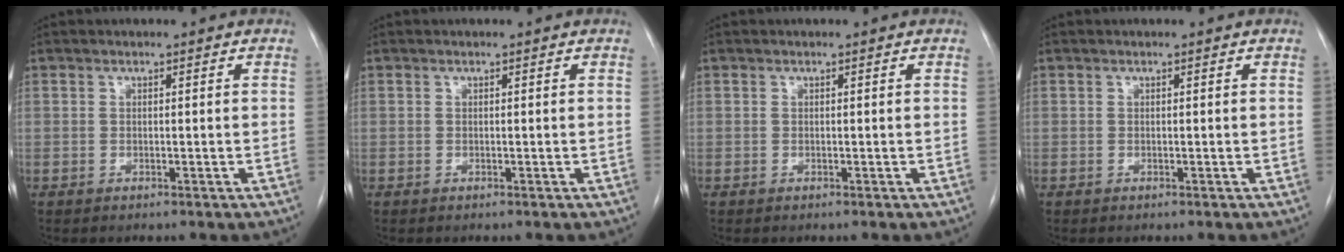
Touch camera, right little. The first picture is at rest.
{"total": 0.0}
{"total": 0.0}
{"total": 0.0}